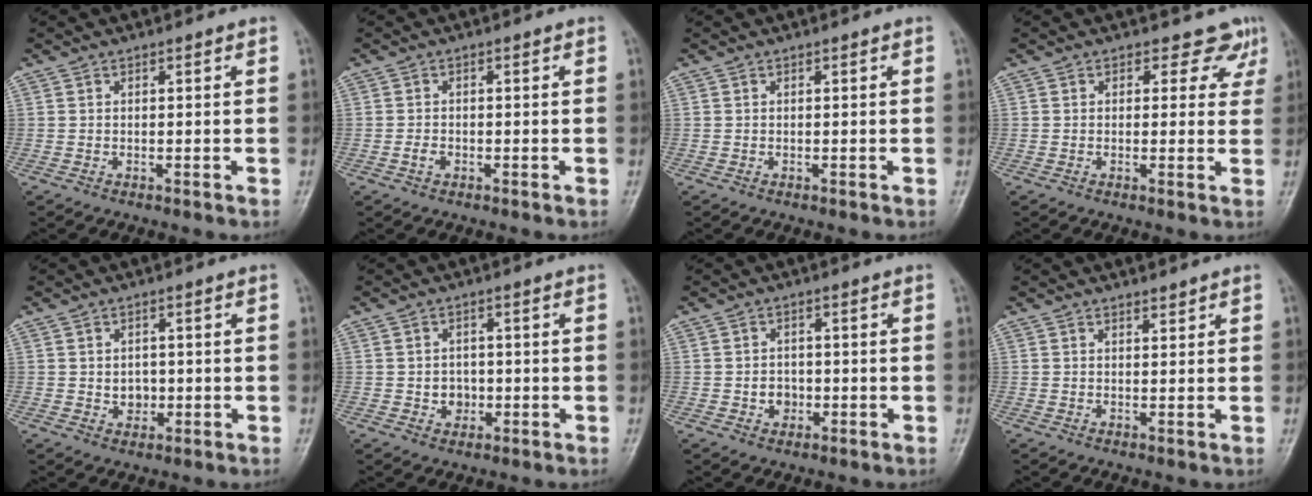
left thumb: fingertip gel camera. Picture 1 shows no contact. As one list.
[{"total": 1.6, "force": [-0.7, 1.1, 0.9], "torque": [-0.015, 0.004, -0.015]}, {"total": 0.0}, {"total": 4.5, "force": [3.0, 3.1, 1.1], "torque": [0.022, -0.016, 0.021]}, {"total": 3.3, "force": [-0.2, 2.8, 1.8], "torque": [-0.008, 0.003, 0.001]}, {"total": 3.5, "force": [-0.6, 3.1, 1.6], "torque": [-0.003, 0.005, -0.007]}, {"total": 3.3, "force": [-0.8, 2.8, 1.5], "torque": [-0.005, 0.006, -0.011]}, {"total": 1.1, "force": [1.0, 0.4, 0.3], "torque": [-0.001, -0.009, 0.016]}]